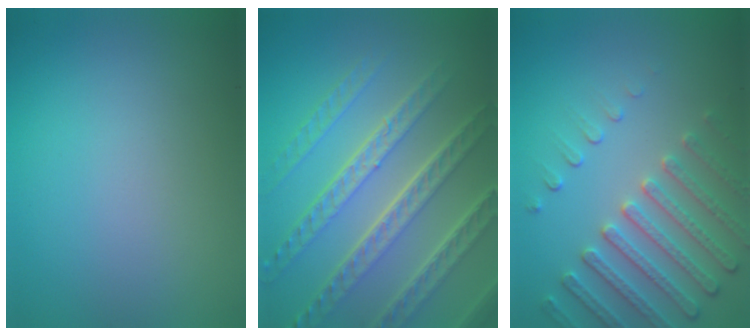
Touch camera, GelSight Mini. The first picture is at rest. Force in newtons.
{"total": 8.0, "press": 5.6, "slide": 5.8}
{"total": 4.7, "press": 4.0, "slide": 2.4}